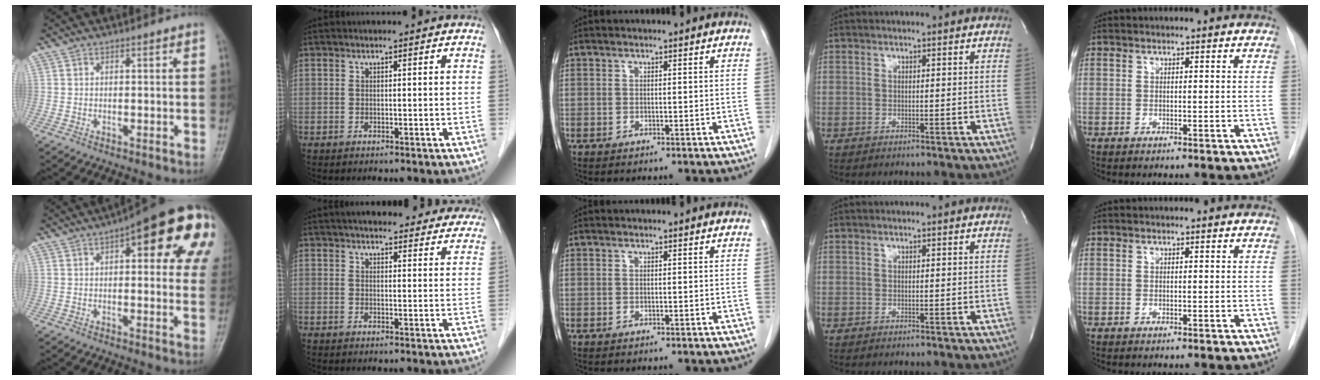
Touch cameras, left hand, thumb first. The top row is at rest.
{"thumb": {"total": 22.1, "force": [8.2, 7.9, 18.9], "torque": [-0.212, 0.009, 0.094]}, "index": {"total": 20.6, "force": [18.6, 4.9, 7.2], "torque": [-0.085, 0.010, 0.220]}}